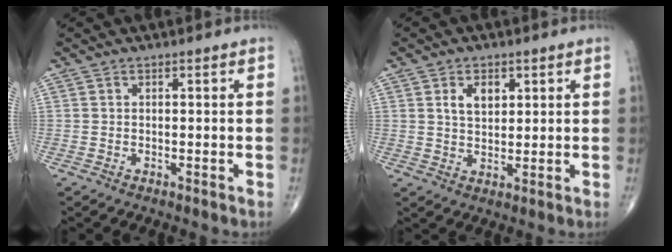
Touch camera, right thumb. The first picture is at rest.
{"total": 4.8, "force": [1.9, 3.0, 3.2], "torque": [-0.039, -0.012, 0.034]}